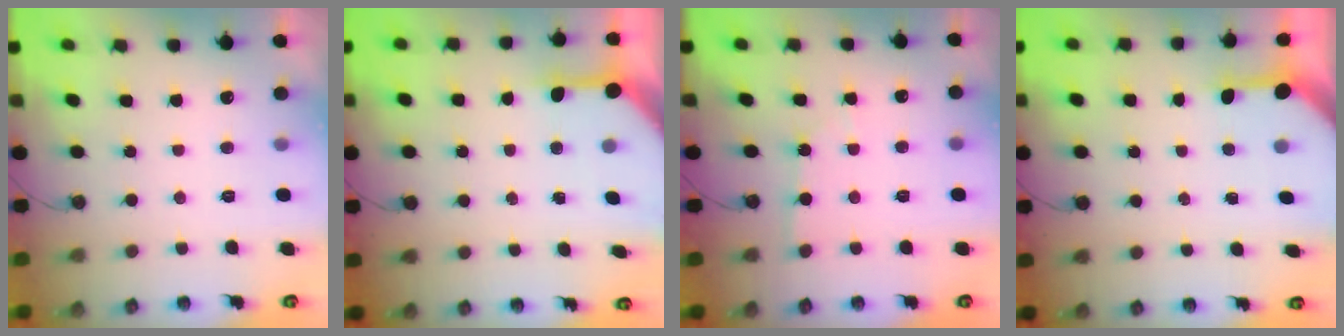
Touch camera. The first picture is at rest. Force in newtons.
{"total": 7.2, "press": 7.2, "slide": 0.5}
{"total": 3.1, "press": 3.1, "slide": 0.5}
{"total": 3.3, "press": 3.3, "slide": 0.4}